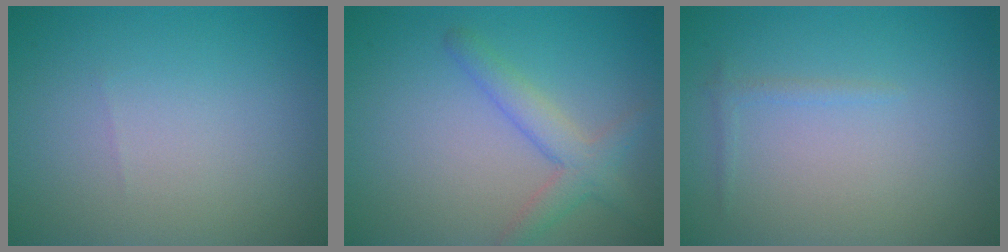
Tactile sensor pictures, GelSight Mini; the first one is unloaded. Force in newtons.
{"total": 3.0, "press": 3.0, "slide": 0.2}
{"total": 0.7, "press": 0.7, "slide": 0.1}